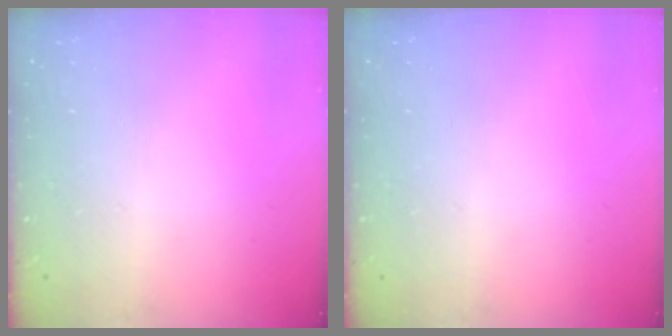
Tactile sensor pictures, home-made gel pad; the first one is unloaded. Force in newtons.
{"total": 0.0}